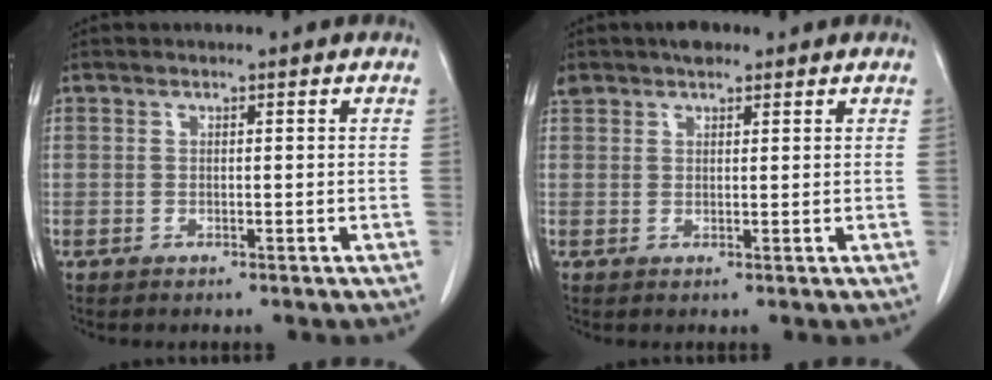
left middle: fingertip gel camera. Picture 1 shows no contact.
{"total": 3.0, "force": [2.4, 1.5, 1.2], "torque": [-0.026, 0.015, 0.039]}